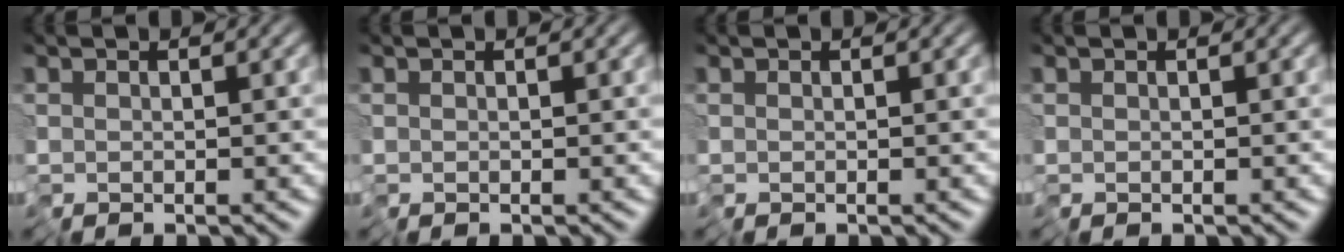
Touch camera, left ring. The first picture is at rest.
{"total": 0.0}
{"total": 0.0}
{"total": 0.0}